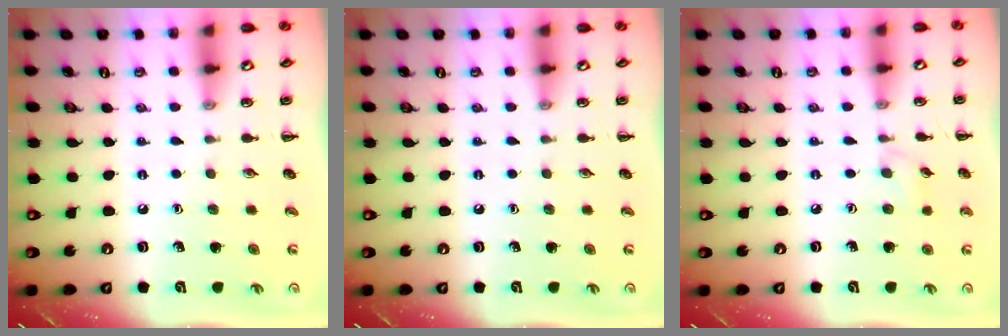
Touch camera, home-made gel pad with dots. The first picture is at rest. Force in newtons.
{"total": 0.0}
{"total": 3.9, "press": 3.6, "slide": 1.5}